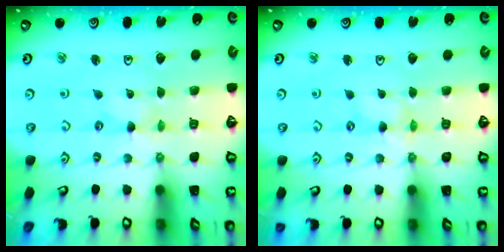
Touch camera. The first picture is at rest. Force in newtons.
{"total": 1.5, "press": 1.5, "slide": 0.2}